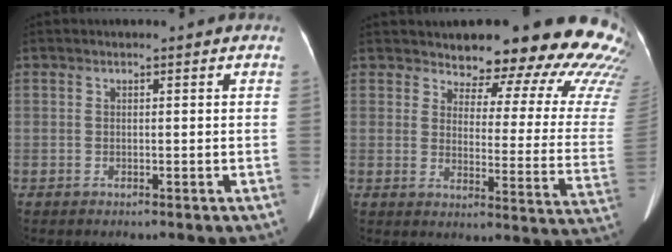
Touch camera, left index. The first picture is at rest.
{"total": 22.5, "force": [20.3, 4.8, 8.4], "torque": [-0.084, -0.110, 0.215]}